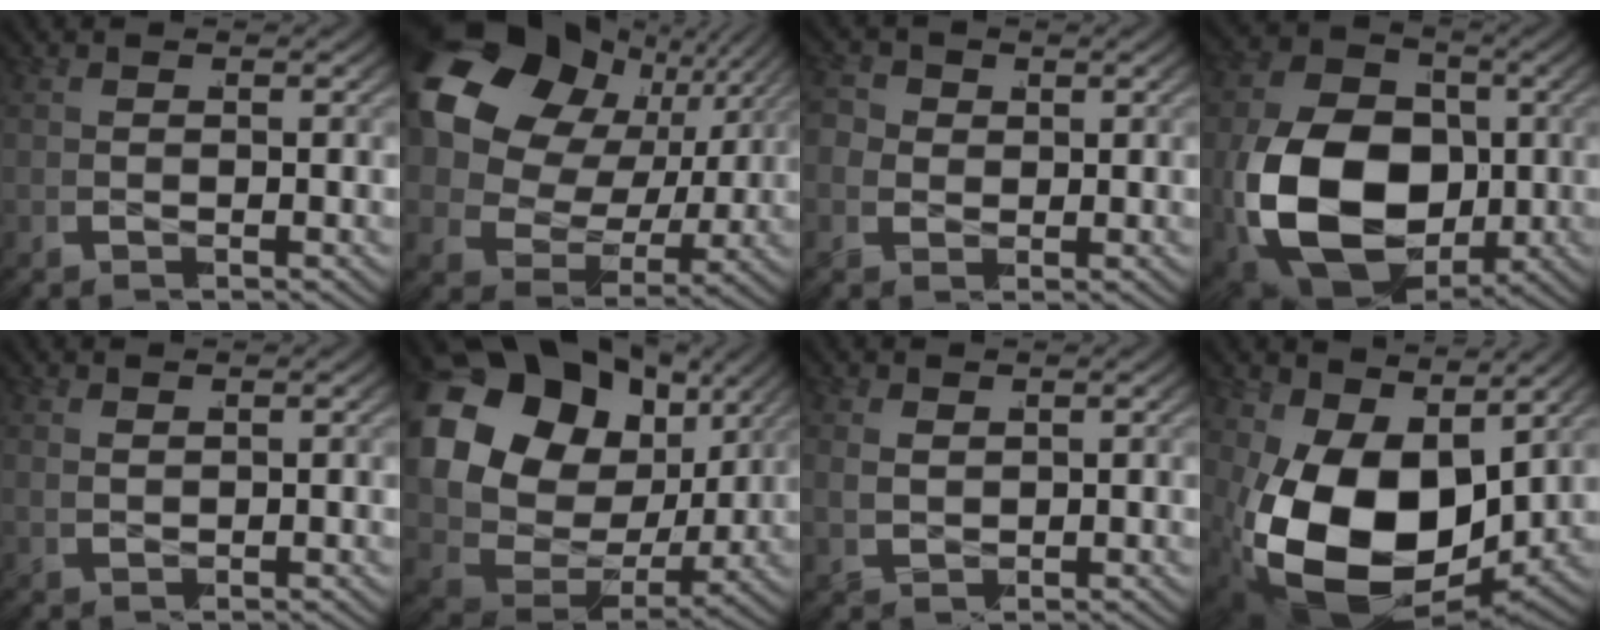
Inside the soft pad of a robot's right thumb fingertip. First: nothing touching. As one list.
[{"total": 17.5, "force": [2.5, 13.0, 11.5], "torque": [-0.248, -0.005, 0.033]}, {"total": 3.1, "force": [0.0, 2.9, 1.1], "torque": [-0.033, -0.011, 0.000]}, {"total": 18.8, "force": [-2.9, 13.6, 12.7], "torque": [-0.294, -0.075, -0.021]}, {"total": 0.8, "force": [0.8, 0.0, -0.1], "torque": [0.003, 0.004, 0.015]}, {"total": 21.3, "force": [2.9, 16.1, 13.7], "torque": [-0.284, 0.002, 0.024]}, {"total": 1.2, "force": [0.9, 0.7, 0.4], "torque": [-0.011, 0.000, 0.018]}, {"total": 14.7, "force": [-1.5, 9.2, 11.3], "torque": [-0.265, -0.059, 0.011]}]